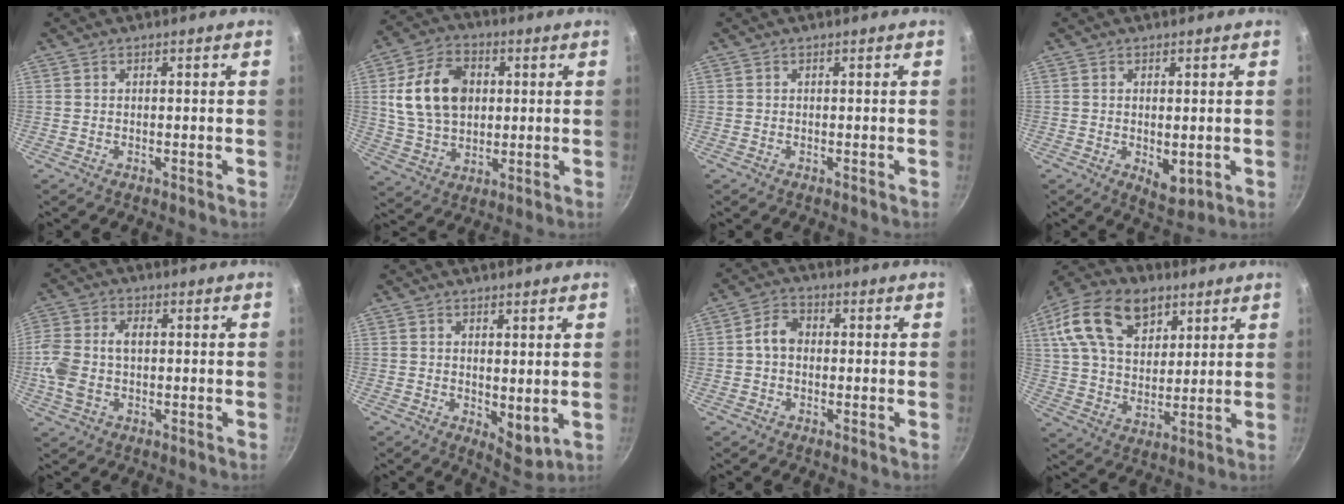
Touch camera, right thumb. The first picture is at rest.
{"total": 15.0, "force": [2.6, 10.8, 10.1], "torque": [-0.163, 0.005, 0.046]}
{"total": 0.0}
{"total": 4.7, "force": [-0.4, 2.5, 4.0], "torque": [-0.056, -0.014, 0.000]}
{"total": 8.8, "force": [-0.1, 5.7, 6.7], "torque": [-0.145, 0.013, -0.011]}
{"total": 5.2, "force": [1.2, 2.6, 4.3], "torque": [-0.053, -0.025, 0.022]}
{"total": 4.5, "force": [-0.1, 3.6, 2.8], "torque": [-0.036, 0.015, -0.013]}
{"total": 19.2, "force": [8.8, 12.2, 11.9], "torque": [-0.190, -0.012, 0.148]}